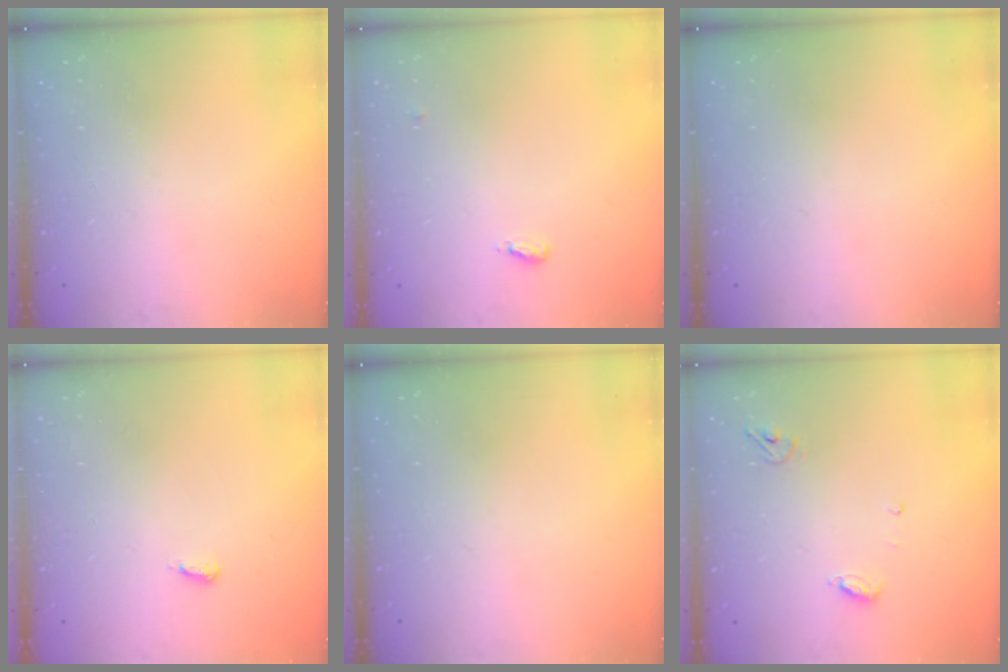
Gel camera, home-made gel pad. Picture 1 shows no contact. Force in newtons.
{"total": 3.4, "press": 3.2, "slide": 1.2}
{"total": 0.0}
{"total": 3.7, "press": 3.7, "slide": 0.2}
{"total": 0.0}
{"total": 5.0, "press": 5.0, "slide": 0.4}